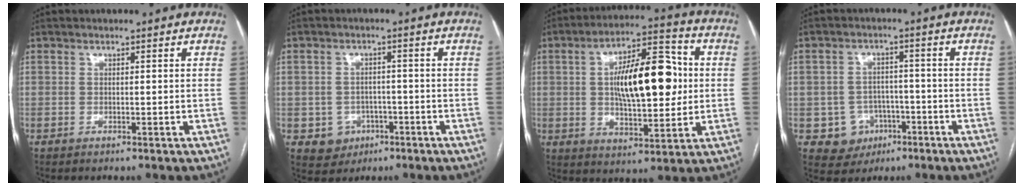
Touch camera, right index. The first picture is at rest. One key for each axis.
{"total": 4.9, "fx": -1.9, "fy": 4.4, "fz": 0.9, "tx": -0.006, "ty": 0.010, "tz": -0.019}
{"total": 15.9, "fx": 1.6, "fy": 5.6, "fz": 14.8, "tx": -0.240, "ty": 0.024, "tz": 0.028}
{"total": 6.6, "fx": -2.5, "fy": 6.0, "fz": 1.1, "tx": -0.013, "ty": 0.011, "tz": -0.028}